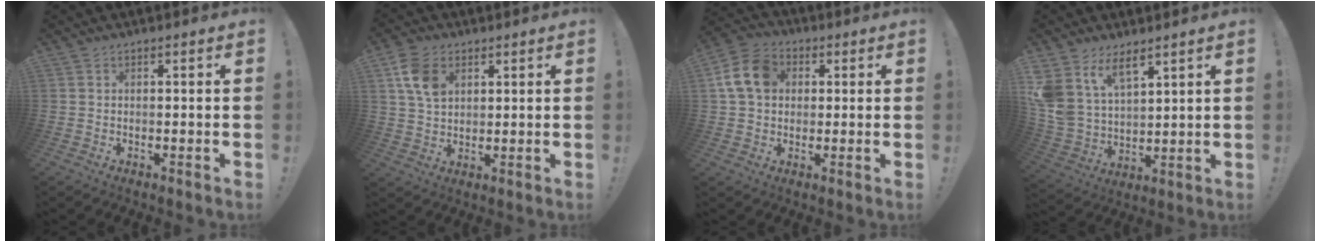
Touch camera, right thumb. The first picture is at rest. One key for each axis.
{"total": 9.5, "fx": 3.6, "fy": 6.7, "fz": 5.8, "tx": -0.099, "ty": 0.000, "tz": 0.073}
{"total": 12.6, "fx": 3.0, "fy": 9.9, "fz": 7.1, "tx": -0.118, "ty": 0.010, "tz": 0.065}
{"total": 11.9, "fx": 7.9, "fy": 6.8, "fz": 5.9, "tx": -0.137, "ty": -0.055, "tz": 0.156}